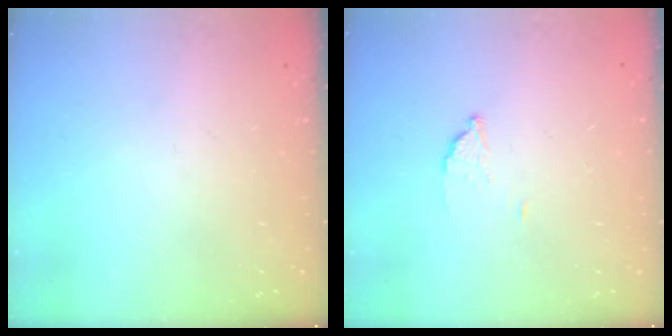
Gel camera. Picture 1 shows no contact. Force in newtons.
{"total": 1.8, "press": 1.8, "slide": 0.1}